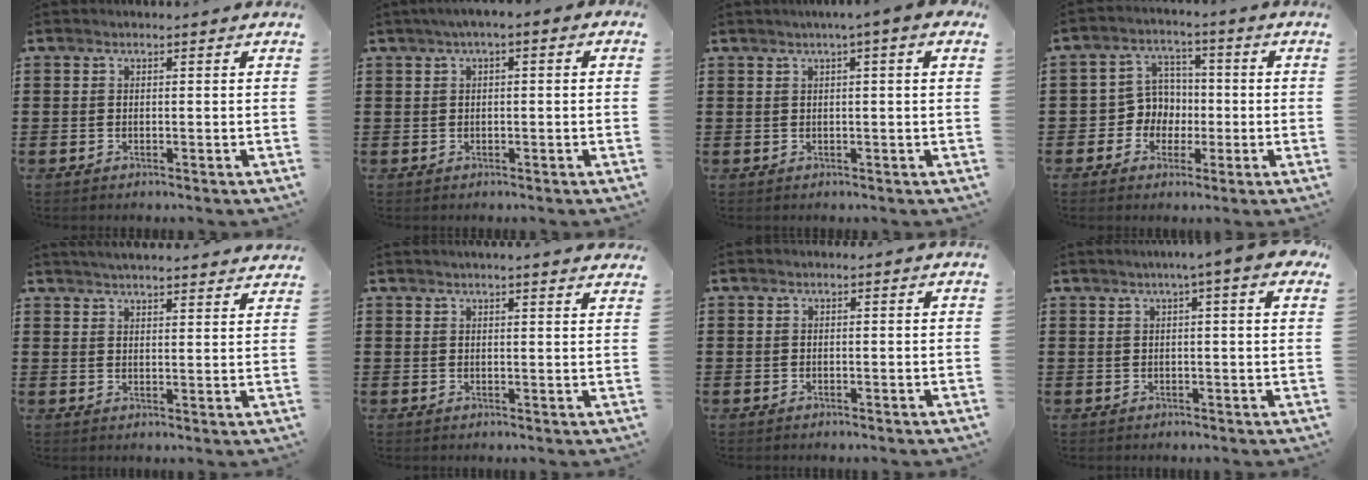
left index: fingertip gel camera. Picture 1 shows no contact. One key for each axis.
{"total": 1.7, "fx": -0.6, "fy": 0.5, "fz": 1.5, "tx": -0.026, "ty": 0.002, "tz": -0.013}
{"total": 2.0, "fx": 0.6, "fy": -0.3, "fz": 1.9, "tx": -0.034, "ty": -0.002, "tz": 0.010}
{"total": 5.6, "fx": -0.9, "fy": 5.4, "fz": 1.2, "tx": -0.044, "ty": 0.012, "tz": -0.018}
{"total": 3.4, "fx": 3.3, "fy": -0.4, "fz": 0.4, "tx": -0.017, "ty": -0.013, "tz": 0.060}
{"total": 1.9, "fx": 1.8, "fy": -0.2, "fz": 0.4, "tx": -0.011, "ty": -0.001, "tz": 0.036}
{"total": 0.0}
{"total": 3.1, "fx": 1.5, "fy": -0.3, "fz": 2.7, "tx": -0.053, "ty": 0.000, "tz": 0.026}